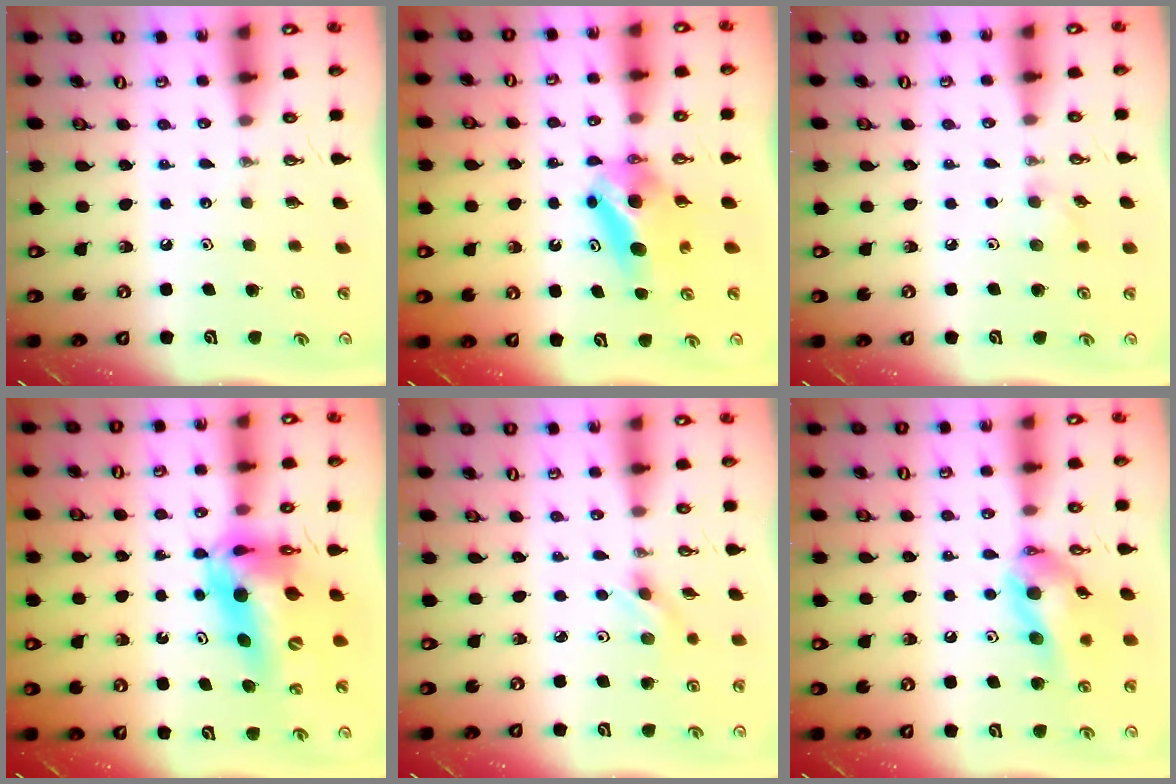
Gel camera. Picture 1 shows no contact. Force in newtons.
{"total": 8.3, "press": 5.9, "slide": 5.9}
{"total": 4.7, "press": 4.6, "slide": 0.9}
{"total": 16.1, "press": 16.1, "slide": 1.4}
{"total": 2.8, "press": 2.4, "slide": 1.4}
{"total": 14.9, "press": 14.4, "slide": 3.8}